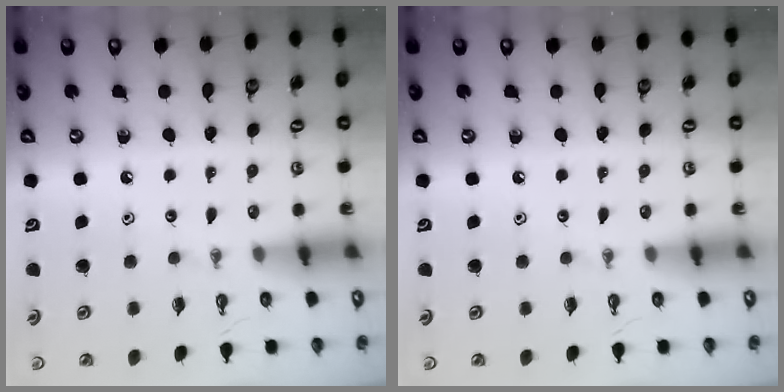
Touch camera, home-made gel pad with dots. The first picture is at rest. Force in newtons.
{"total": 0.0}